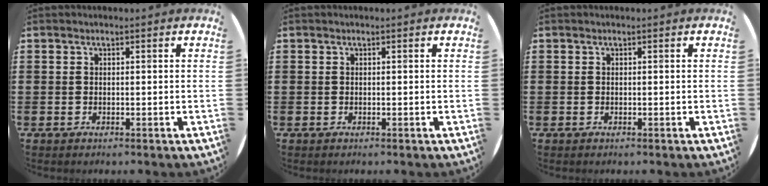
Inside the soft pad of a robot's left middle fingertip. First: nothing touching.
{"total": 0.0}
{"total": 0.0}